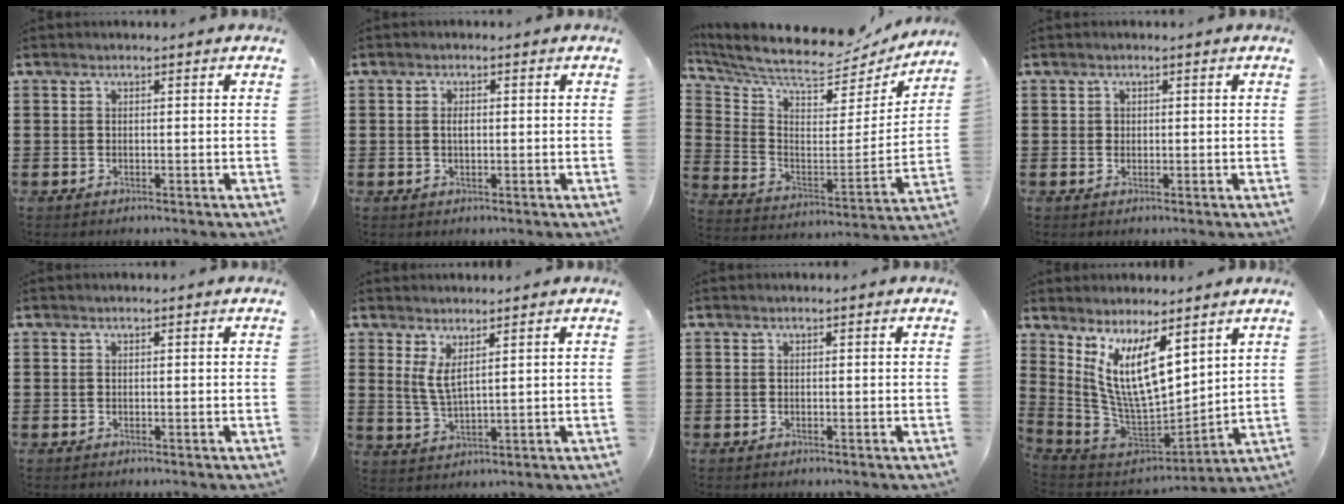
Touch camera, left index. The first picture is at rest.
{"total": 1.4, "force": [0.0, 0.6, 1.2], "torque": [-0.026, 0.003, -0.001]}
{"total": 7.5, "force": [6.9, 1.5, 2.6], "torque": [-0.089, -0.061, 0.114]}
{"total": 0.7, "force": [0.3, 0.6, 0.1], "torque": [-0.005, 0.004, 0.007]}
{"total": 0.0}
{"total": 3.7, "force": [2.0, 0.9, 3.0], "torque": [-0.073, -0.003, 0.035]}
{"total": 0.0}
{"total": 12.1, "force": [5.3, 4.1, 10.1], "torque": [-0.235, -0.045, 0.095]}